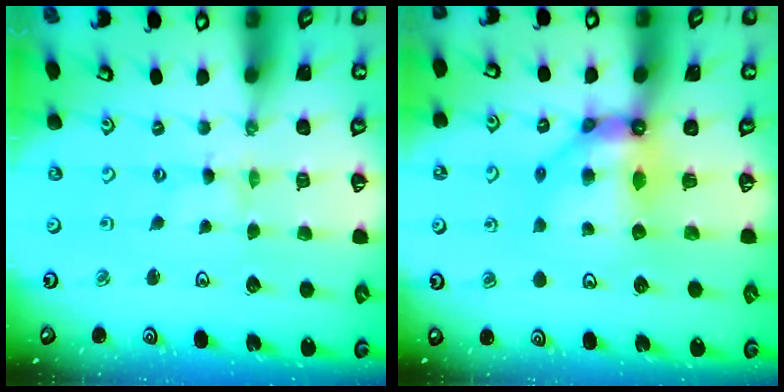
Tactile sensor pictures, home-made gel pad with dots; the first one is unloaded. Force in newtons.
{"total": 9.0, "press": 8.9, "slide": 1.2}